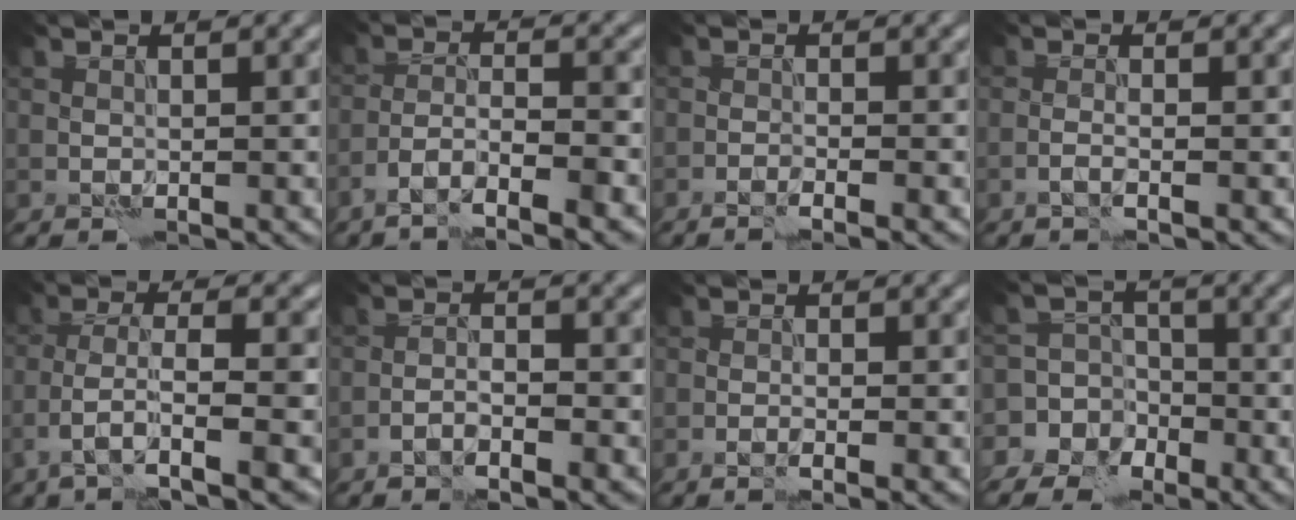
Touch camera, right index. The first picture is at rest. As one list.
[{"total": 5.3, "force": [-3.9, 0.9, 3.4], "torque": [-0.055, 0.002, -0.071]}, {"total": 1.6, "force": [-1.3, -0.2, 1.0], "torque": [-0.023, 0.001, -0.027]}, {"total": 0.9, "force": [-0.5, -0.1, 0.7], "torque": [-0.012, 0.000, -0.016]}, {"total": 5.6, "force": [-2.8, 1.3, 4.7], "torque": [-0.083, 0.001, -0.050]}, {"total": 2.2, "force": [-1.6, 0.3, 1.5], "torque": [-0.024, 0.006, -0.033]}, {"total": 1.3, "force": [-0.8, -0.1, 1.0], "torque": [-0.016, 0.001, -0.017]}, {"total": 8.2, "force": [-4.4, 6.9, 0.6], "torque": [-0.004, 0.004, -0.089]}]